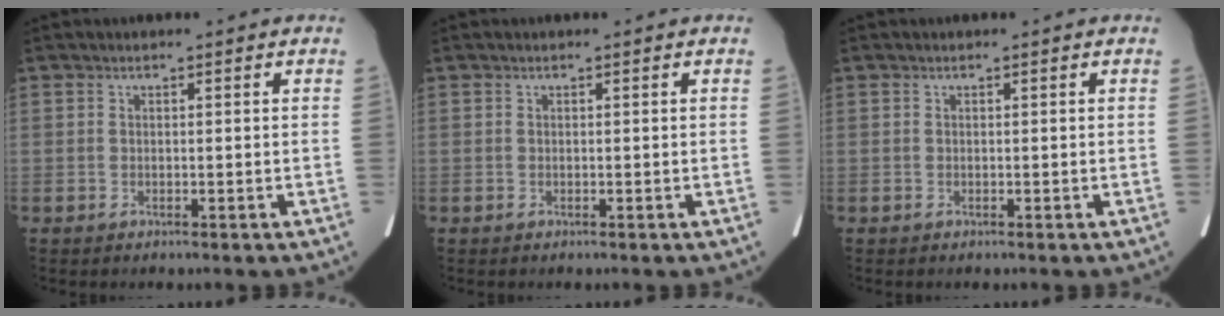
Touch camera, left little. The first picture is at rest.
{"total": 0.0}
{"total": 0.0}